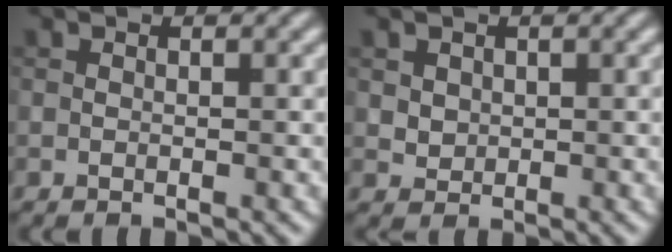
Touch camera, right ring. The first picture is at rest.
{"total": 1.4, "force": [0.5, 1.2, 0.5], "torque": [-0.012, -0.004, 0.019]}